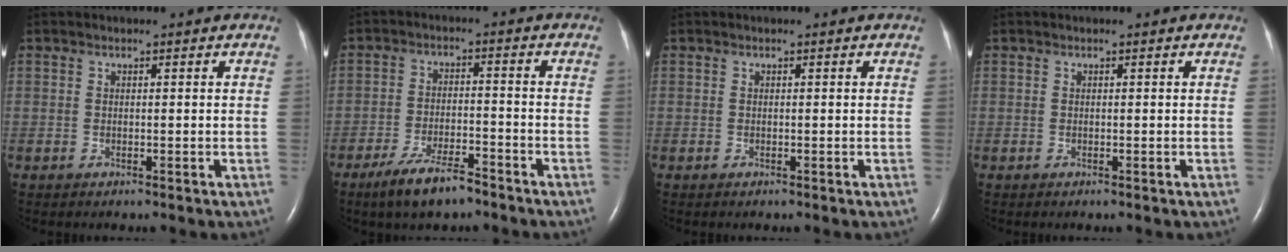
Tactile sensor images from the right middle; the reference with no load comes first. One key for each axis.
{"total": 7.2, "fx": -5.4, "fy": 1.7, "fz": 4.4, "tx": -0.089, "ty": -0.008, "tz": -0.094}
{"total": 0.0}
{"total": 0.0}